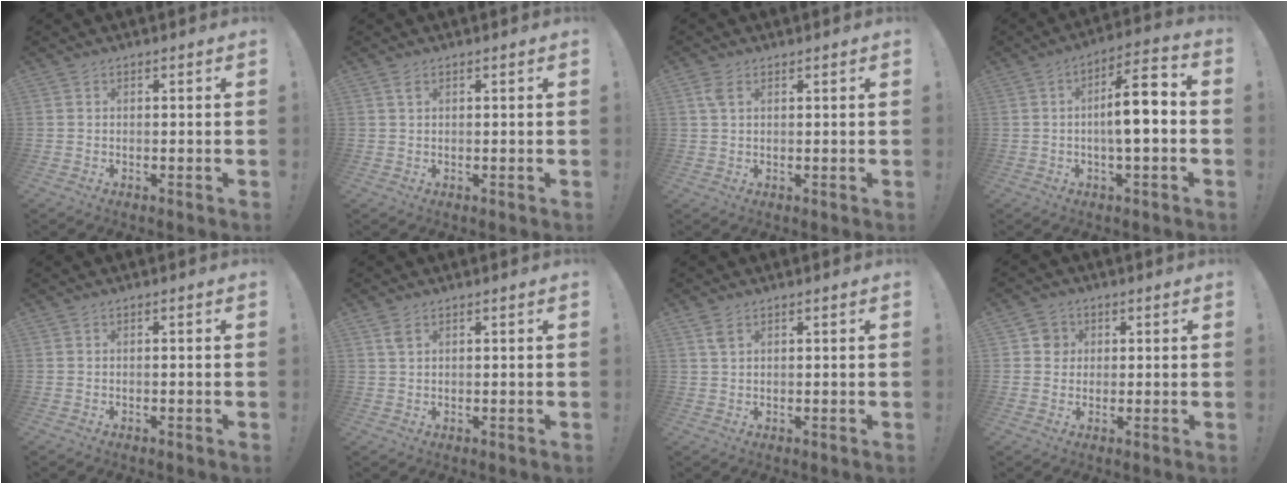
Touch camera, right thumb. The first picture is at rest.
{"total": 1.7, "force": [0.9, 0.8, 1.3], "torque": [-0.025, 0.002, 0.015]}
{"total": 3.1, "force": [1.6, 1.5, 2.2], "torque": [-0.045, 0.002, 0.029]}
{"total": 11.4, "force": [-1.4, 3.0, 10.9], "torque": [-0.178, 0.011, -0.031]}
{"total": 0.0}
{"total": 2.6, "force": [1.5, 1.2, 1.9], "torque": [-0.039, 0.001, 0.027]}
{"total": 2.9, "force": [1.7, 1.3, 2.0], "torque": [-0.042, -0.001, 0.031]}
{"total": 4.4, "force": [0.8, 4.2, 1.0], "torque": [-0.013, 0.008, 0.013]}